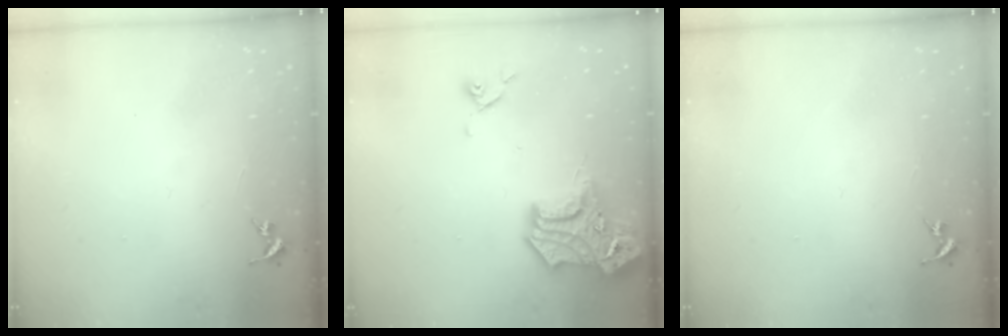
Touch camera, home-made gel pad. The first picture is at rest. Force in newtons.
{"total": 17.6, "press": 17.4, "slide": 2.2}
{"total": 0.0}